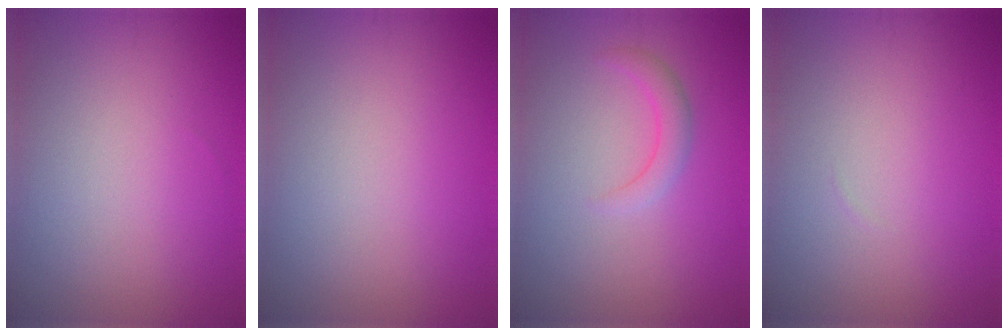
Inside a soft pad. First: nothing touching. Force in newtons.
{"total": 0.0}
{"total": 1.8, "press": 1.8, "slide": 0.2}
{"total": 0.0}